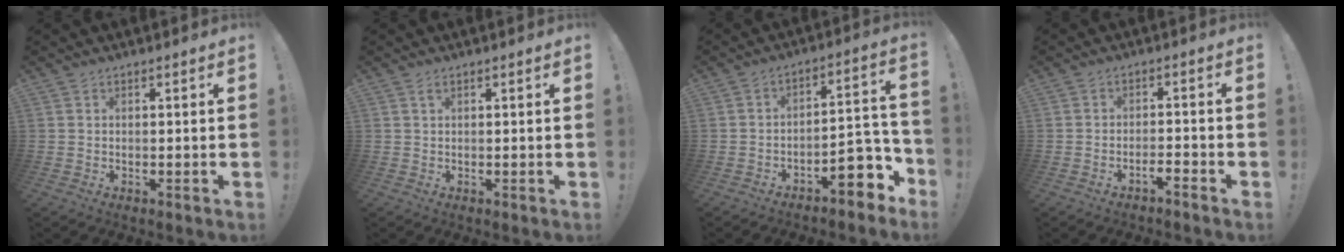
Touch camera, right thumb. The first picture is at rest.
{"total": 1.1, "force": [0.6, 0.3, 0.9], "torque": [-0.011, -0.001, 0.009]}
{"total": 11.3, "force": [-6.4, 5.2, 7.7], "torque": [-0.072, 0.032, -0.105]}
{"total": 2.8, "force": [-2.3, 0.0, 1.4], "torque": [-0.025, 0.002, -0.042]}